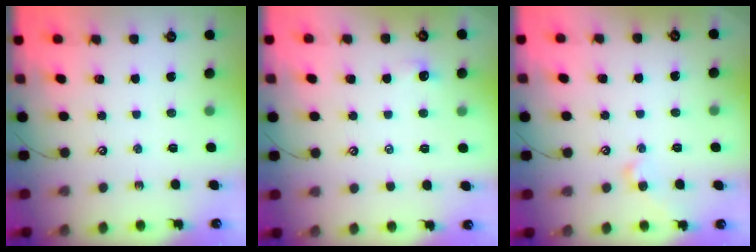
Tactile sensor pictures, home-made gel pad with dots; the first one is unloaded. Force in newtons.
{"total": 1.6, "press": 1.6, "slide": 0.4}
{"total": 2.5, "press": 2.5, "slide": 0.4}